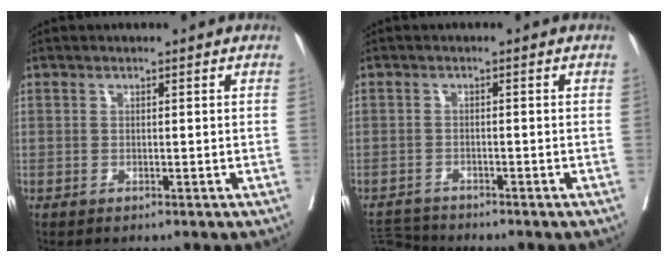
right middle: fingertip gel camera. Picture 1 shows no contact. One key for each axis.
{"total": 3.5, "fx": -3.5, "fy": -0.1, "fz": -0.5, "tx": 0.011, "ty": -0.012, "tz": -0.061}